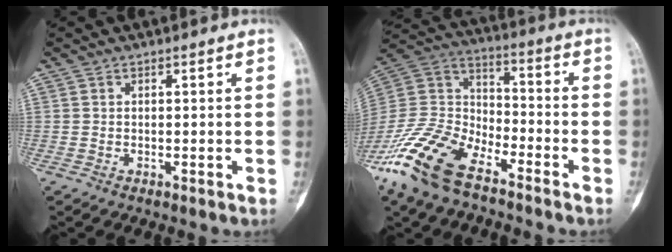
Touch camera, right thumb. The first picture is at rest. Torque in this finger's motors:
{"motor_torque": [1.42, 0.06, 1.38, -1.39, 0.45]}